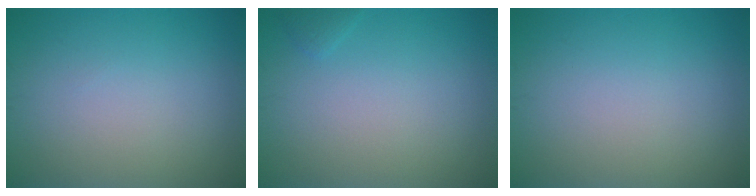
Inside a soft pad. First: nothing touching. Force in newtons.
{"total": 0.6, "press": 0.6, "slide": 0.1}
{"total": 0.0}